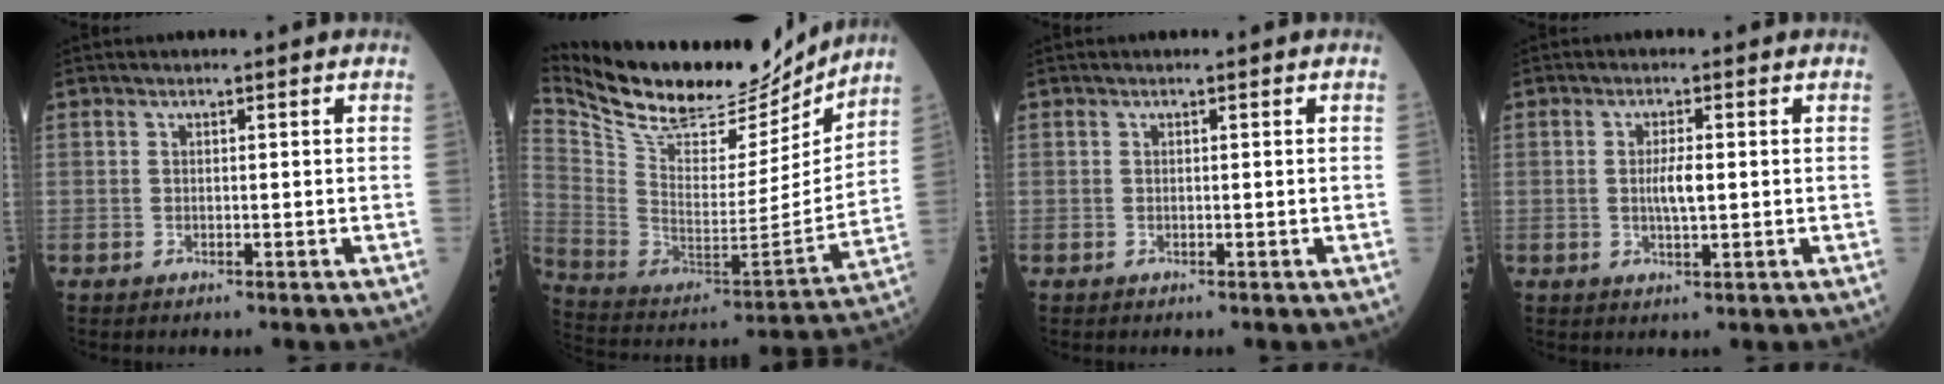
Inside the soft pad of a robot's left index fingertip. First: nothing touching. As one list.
[{"total": 26.0, "force": [22.8, 7.1, 10.1], "torque": [-0.203, -0.031, 0.360]}, {"total": 0.0}, {"total": 2.9, "force": [0.1, 0.5, 2.9], "torque": [-0.056, -0.002, 0.004]}]